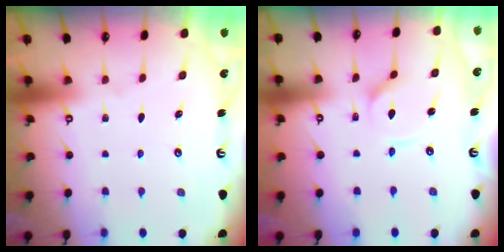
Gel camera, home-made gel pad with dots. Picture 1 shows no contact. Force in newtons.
{"total": 5.4, "press": 5.4, "slide": 0.6}